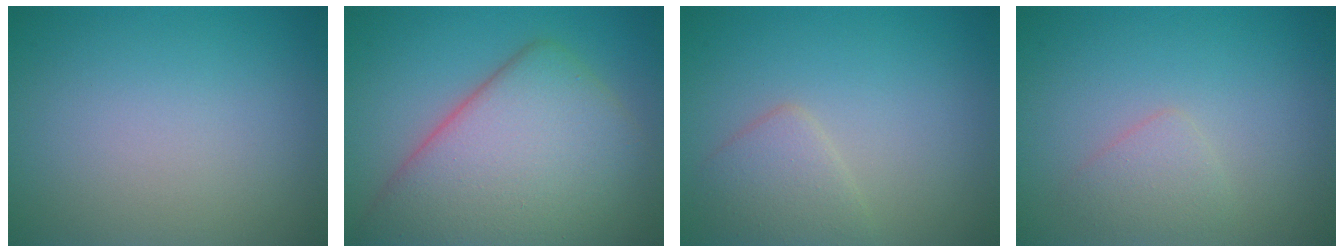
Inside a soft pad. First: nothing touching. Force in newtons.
{"total": 10.7, "press": 10.7, "slide": 0.6}
{"total": 2.5, "press": 2.5, "slide": 0.2}
{"total": 1.6, "press": 1.6, "slide": 0.1}